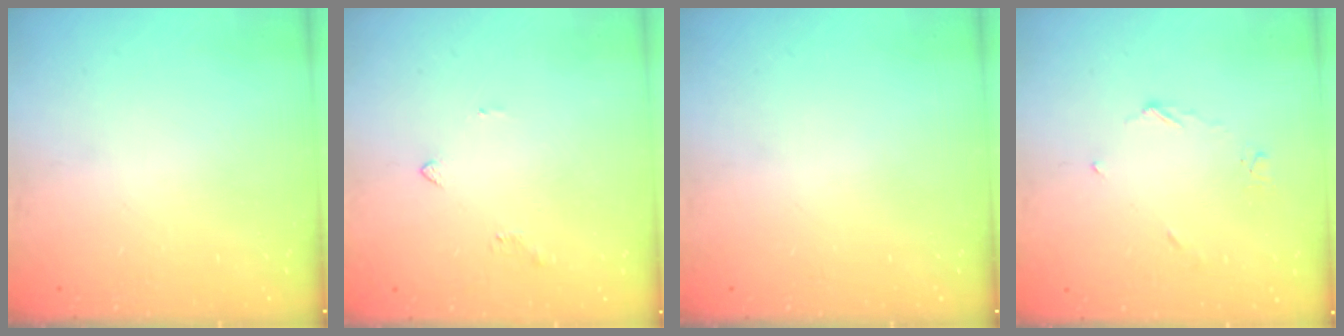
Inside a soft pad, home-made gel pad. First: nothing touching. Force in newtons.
{"total": 2.2, "press": 2.1, "slide": 0.5}
{"total": 0.0}
{"total": 3.7, "press": 3.6, "slide": 0.4}